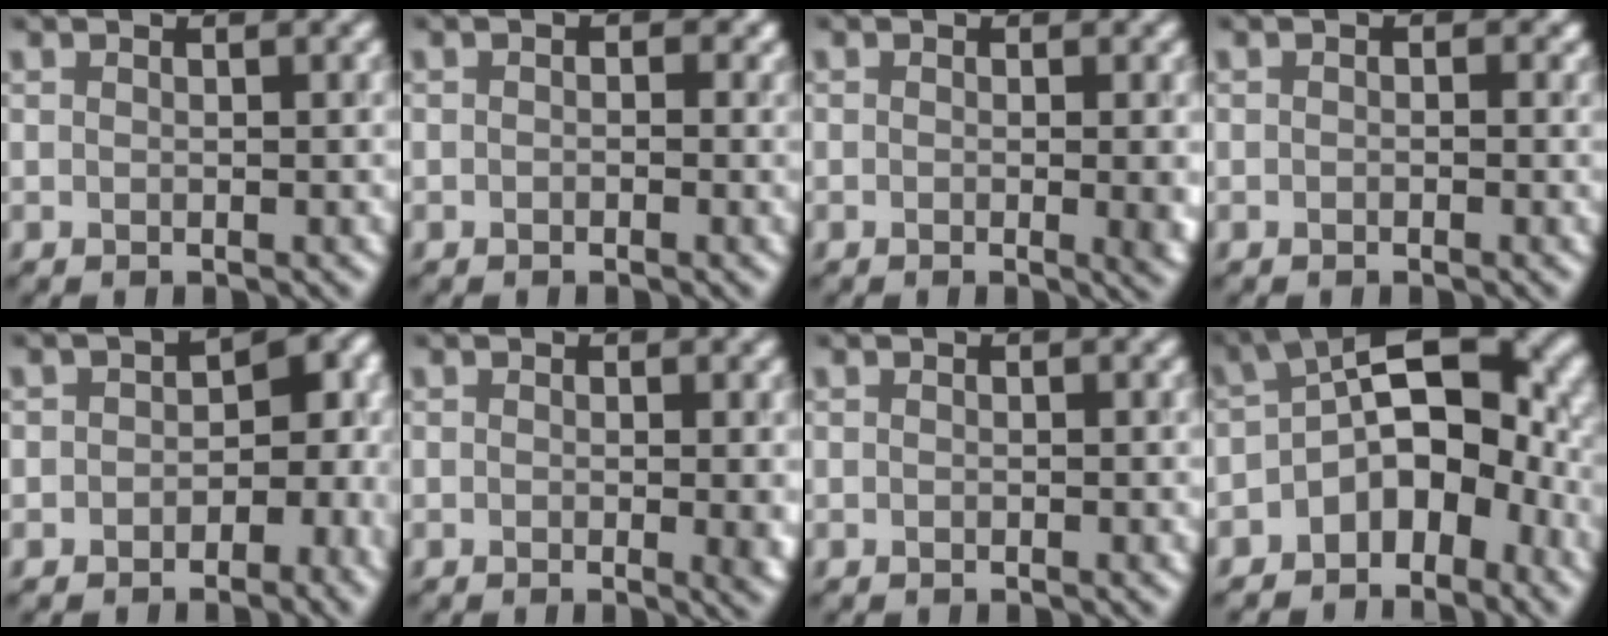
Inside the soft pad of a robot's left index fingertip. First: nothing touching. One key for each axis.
{"total": 1.0, "fx": -0.1, "fy": 0.8, "fz": 0.6, "tx": -0.008, "ty": -0.004, "tz": -0.006}
{"total": 3.1, "fx": -0.3, "fy": 1.1, "fz": 2.8, "tx": -0.027, "ty": -0.007, "tz": -0.002}
{"total": 0.7, "fx": -0.2, "fy": 0.5, "fz": 0.4, "tx": -0.003, "ty": -0.003, "tz": -0.004}
{"total": 5.9, "fx": -1.1, "fy": 4.2, "fz": 4.0, "tx": -0.012, "ty": 0.011, "tz": -0.027}
{"total": 2.4, "fx": -0.3, "fy": 0.8, "fz": 2.3, "tx": -0.025, "ty": -0.008, "tz": -0.003}
{"total": 0.0}
{"total": 8.5, "fx": -2.7, "fy": 5.0, "fz": 6.4, "tx": -0.078, "ty": 0.017, "tz": -0.059}